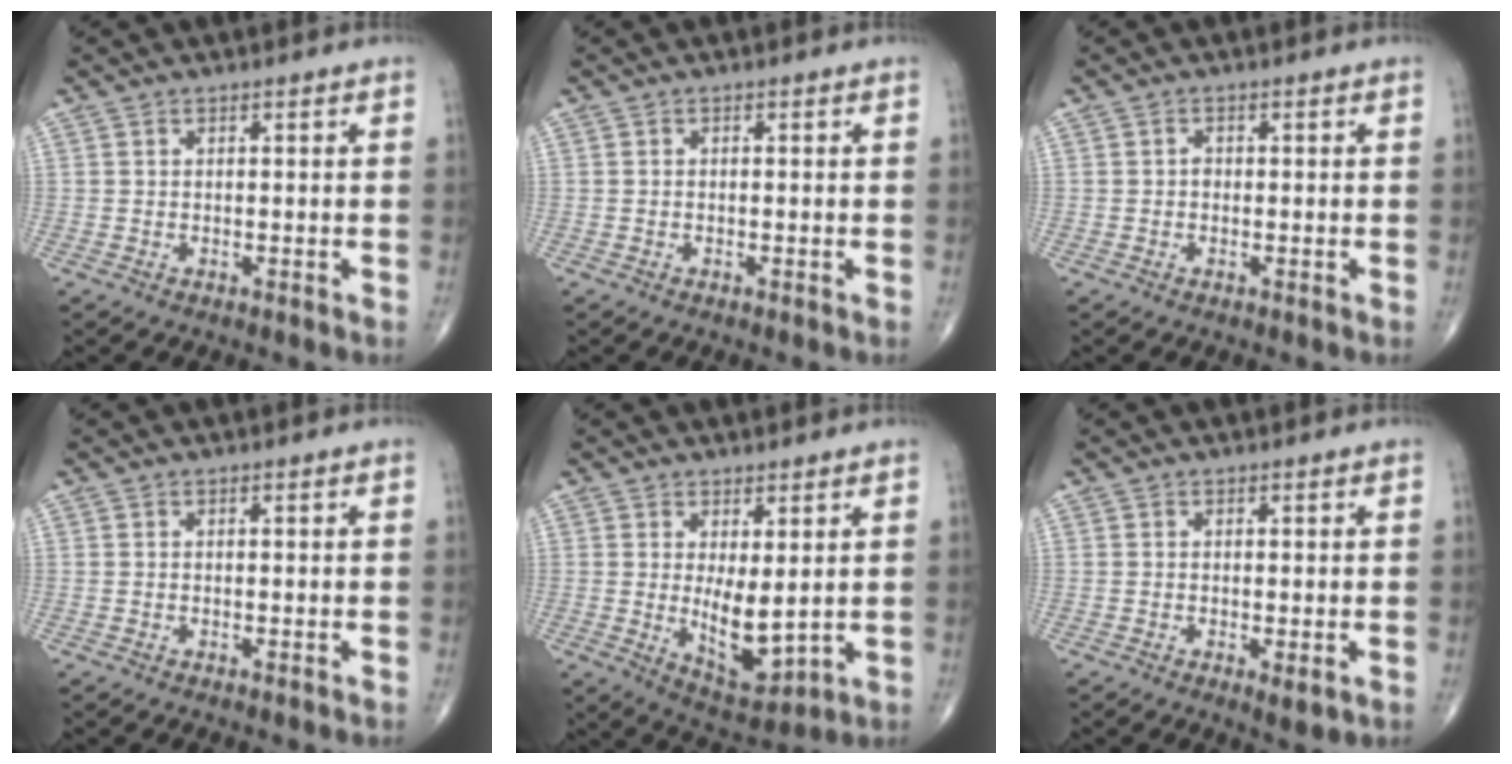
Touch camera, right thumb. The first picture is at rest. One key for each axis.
{"total": 0.0}
{"total": 0.9, "fx": -0.1, "fy": 0.7, "fz": 0.5, "tx": -0.003, "ty": 0.003, "tz": -0.005}
{"total": 0.0}
{"total": 8.5, "fx": 0.4, "fy": 3.7, "fz": 7.6, "tx": -0.101, "ty": -0.024, "tz": 0.026}
{"total": 2.6, "fx": -0.8, "fy": 0.7, "fz": 2.3, "tx": -0.039, "ty": -0.010, "tz": -0.012}